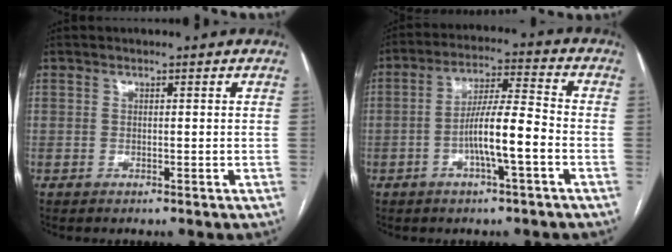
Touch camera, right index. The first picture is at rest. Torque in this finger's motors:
{"motor_torque": [1.40, -0.50, 0.84, 0.21]}